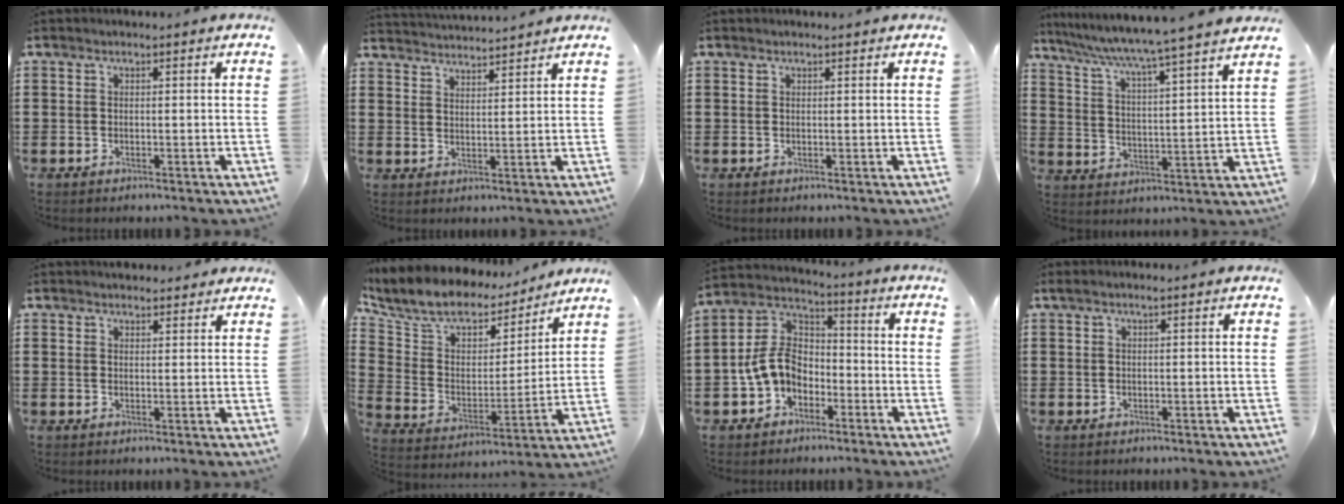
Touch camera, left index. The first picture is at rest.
{"total": 3.1, "force": [3.1, -0.5, -0.4], "torque": [-0.004, -0.017, 0.055]}
{"total": 0.5, "force": [0.4, 0.0, 0.3], "torque": [-0.006, -0.001, 0.009]}
{"total": 5.2, "force": [4.5, -1.3, 2.2], "torque": [-0.064, -0.043, 0.066]}
{"total": 2.3, "force": [2.2, 0.5, 0.1], "torque": [-0.007, 0.000, 0.043]}
{"total": 9.3, "force": [7.8, 4.2, 3.0], "torque": [-0.095, -0.048, 0.133]}
{"total": 8.0, "force": [-2.8, 5.8, 4.8], "torque": [-0.134, 0.001, -0.064]}
{"total": 0.8, "force": [0.3, 0.0, 0.8], "torque": [-0.013, -0.001, 0.007]}